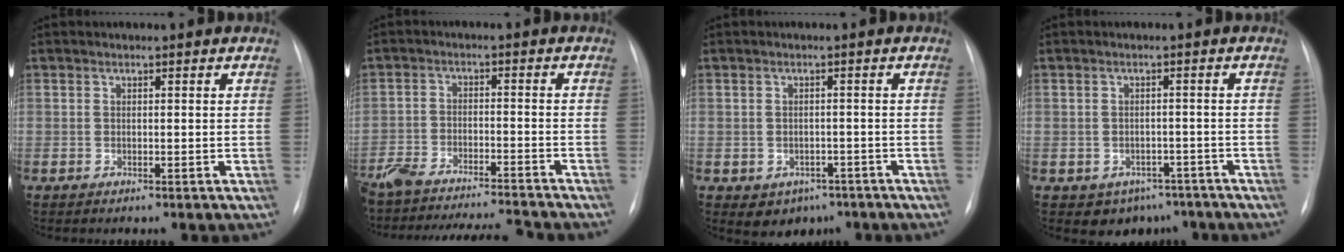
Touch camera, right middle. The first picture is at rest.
{"total": 17.6, "force": [-16.5, 1.3, 6.1], "torque": [-0.122, -0.015, -0.245]}
{"total": 4.0, "force": [-2.1, 3.1, 1.3], "torque": [-0.012, 0.008, -0.017]}
{"total": 5.0, "force": [-3.4, 3.6, 1.0], "torque": [-0.001, 0.014, -0.039]}